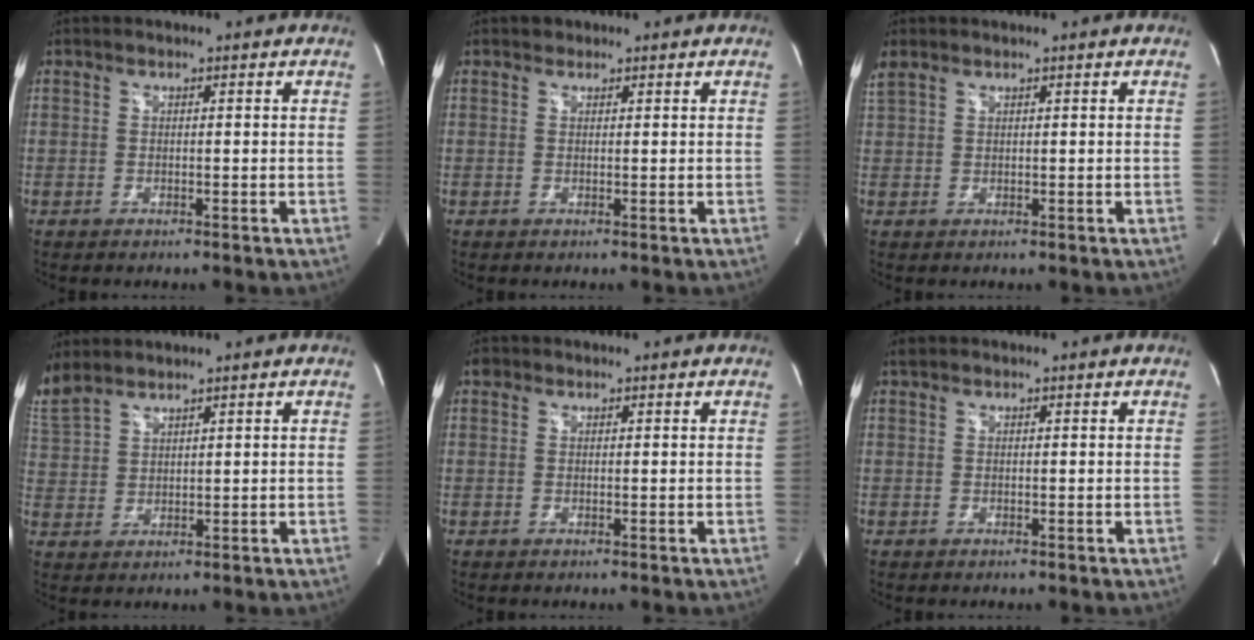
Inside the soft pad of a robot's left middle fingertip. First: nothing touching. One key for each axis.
{"total": 0.8, "fx": 0.6, "fy": 0.5, "fz": 0.0, "tx": -0.001, "ty": -0.001, "tz": 0.008}
{"total": 2.5, "fx": 2.0, "fy": 1.0, "fz": 1.1, "tx": -0.047, "ty": 0.025, "tz": 0.051}
{"total": 6.7, "fx": 6.1, "fy": 1.9, "fz": 2.3, "tx": -0.076, "ty": 0.013, "tz": 0.139}
{"total": 1.0, "fx": 0.6, "fy": 0.7, "fz": 0.2, "tx": 0.000, "ty": 0.007, "tz": 0.008}
{"total": 0.7, "fx": 0.6, "fy": 0.4, "fz": 0.1, "tx": -0.005, "ty": 0.011, "tz": 0.010}